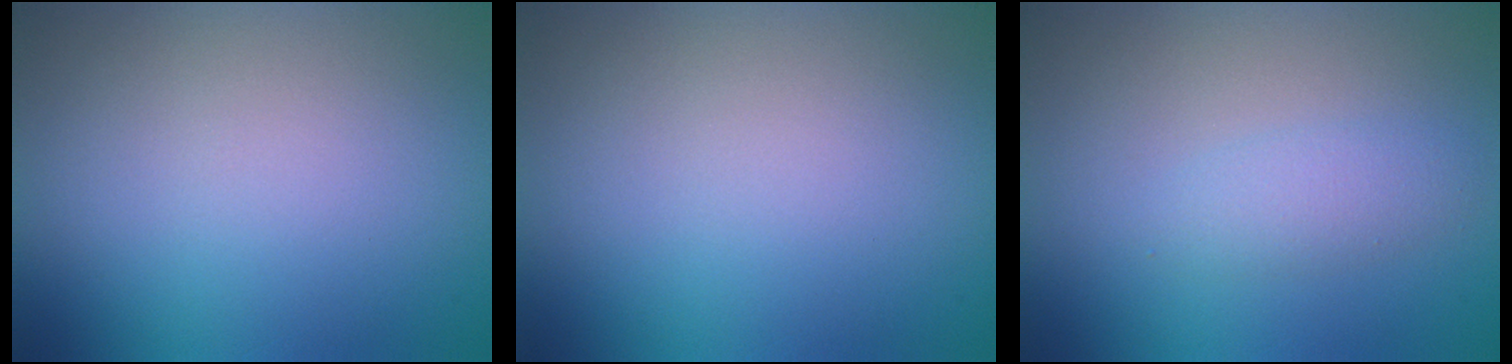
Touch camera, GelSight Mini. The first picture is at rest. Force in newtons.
{"total": 0.0}
{"total": 1.8, "press": 1.8, "slide": 0.0}